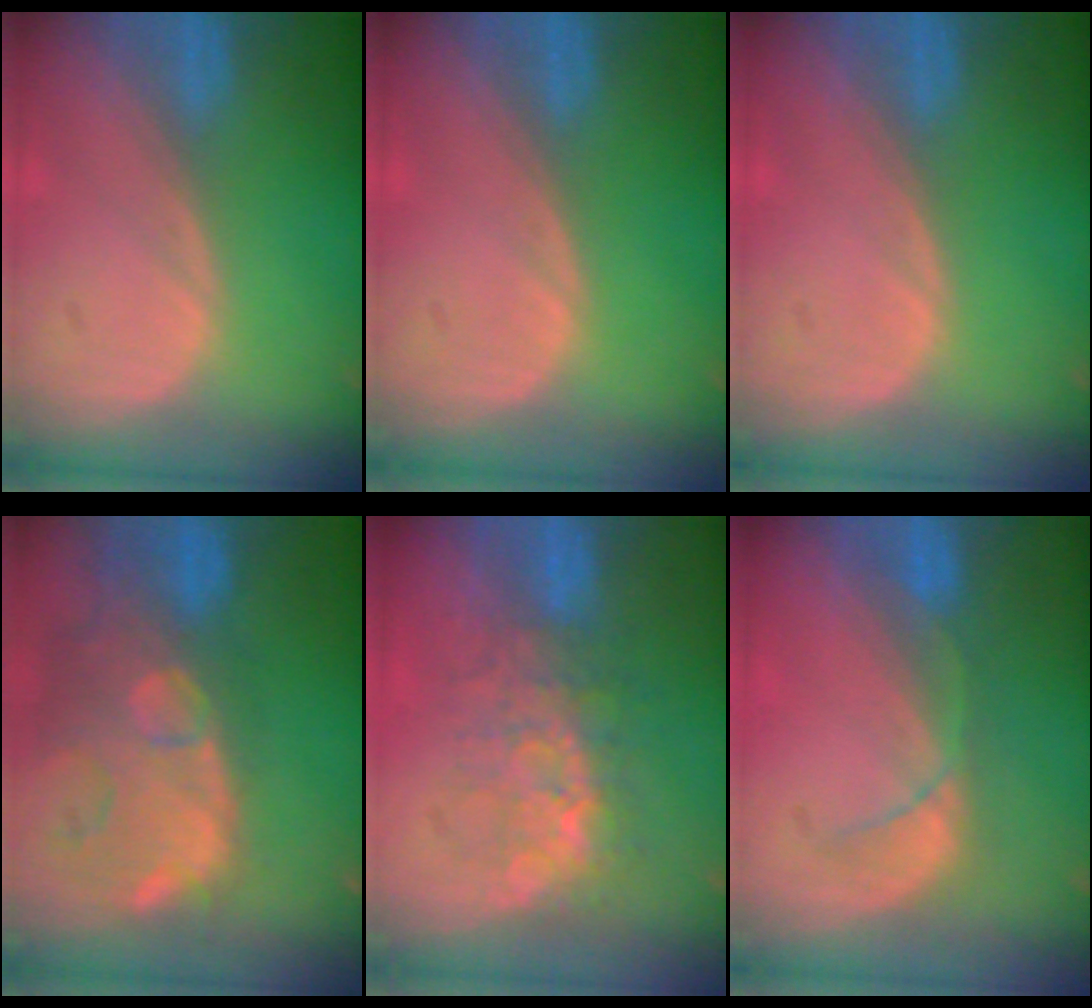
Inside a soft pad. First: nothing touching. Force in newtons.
{"total": 0.0}
{"total": 0.0}
{"total": 14.0, "press": 11.5, "slide": 8.1}
{"total": 8.0, "press": 7.5, "slide": 2.8}
{"total": 4.6, "press": 4.6, "slide": 0.8}